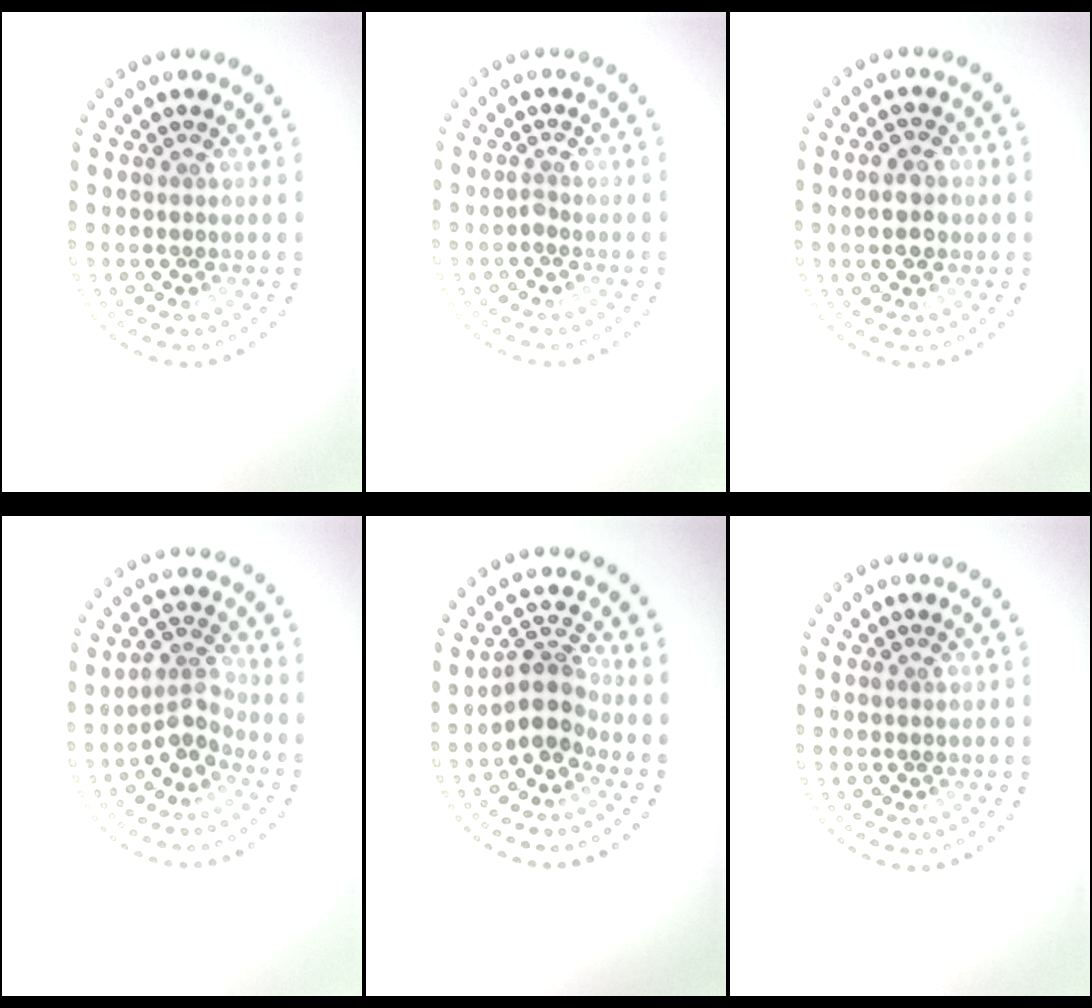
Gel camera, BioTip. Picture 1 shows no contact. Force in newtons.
{"total": 0.6, "press": 0.3, "slide": 0.4}
{"total": 3.6, "press": 3.6, "slide": 0.1}
{"total": 3.0, "press": 2.3, "slide": 1.9}
{"total": 3.7, "press": 3.0, "slide": 2.2}
{"total": 0.0}